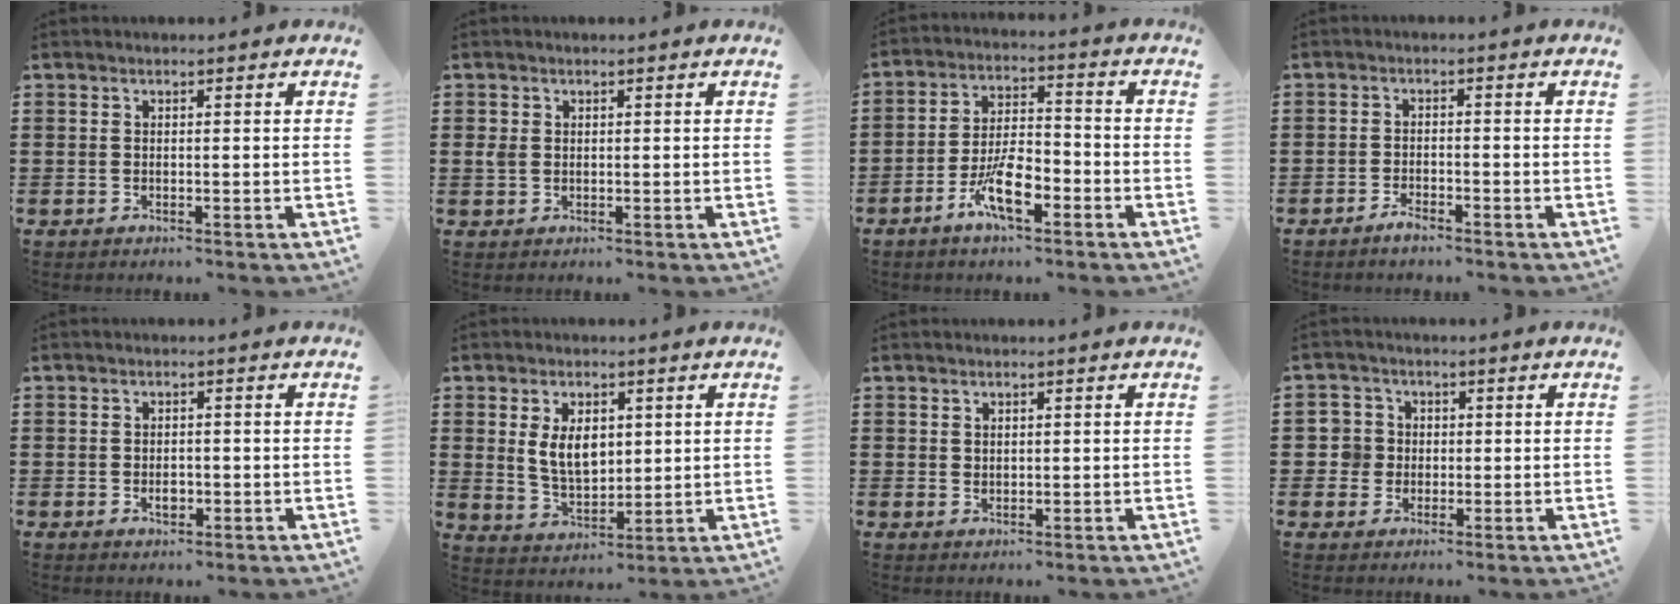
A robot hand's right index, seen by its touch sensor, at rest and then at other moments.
{"total": 1.4, "force": [0.2, 1.2, 0.7], "torque": [-0.017, 0.007, 0.004]}
{"total": 8.5, "force": [-4.5, 3.1, 6.5], "torque": [-0.134, 0.001, -0.082]}
{"total": 1.9, "force": [-1.8, 0.4, 0.7], "torque": [-0.015, 0.002, -0.034]}
{"total": 2.0, "force": [-0.5, 1.1, 1.6], "torque": [-0.031, 0.000, -0.008]}
{"total": 6.4, "force": [1.5, 4.0, 4.8], "torque": [-0.097, 0.009, 0.025]}
{"total": 1.2, "force": [0.9, 0.7, 0.3], "torque": [-0.006, 0.004, 0.018]}
{"total": 4.0, "force": [-0.1, 4.0, 0.7], "torque": [-0.032, 0.012, -0.003]}